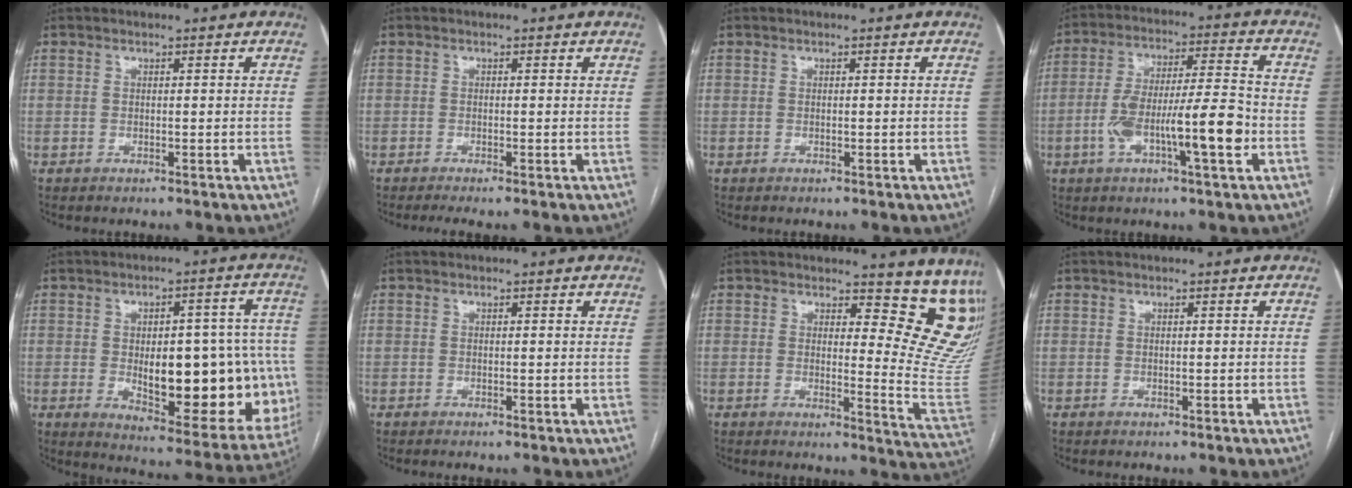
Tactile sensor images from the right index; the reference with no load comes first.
{"total": 1.5, "force": [-1.0, 0.0, 1.1], "torque": [-0.019, -0.002, -0.019]}
{"total": 0.0}
{"total": 13.3, "force": [-3.8, 1.8, 12.6], "torque": [-0.221, 0.016, -0.063]}
{"total": 21.5, "force": [-2.5, 8.4, 19.6], "torque": [-0.195, 0.022, 0.000]}
{"total": 0.0}
{"total": 13.6, "force": [12.2, 3.6, 4.8], "torque": [-0.024, -0.110, 0.106]}
{"total": 0.0}